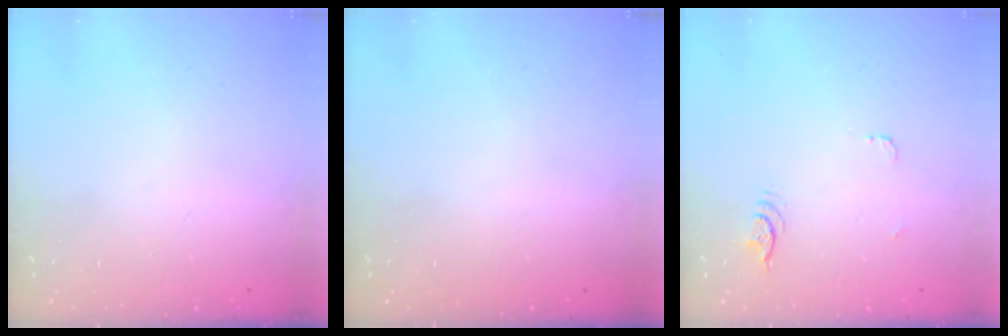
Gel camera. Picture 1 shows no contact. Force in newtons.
{"total": 0.0}
{"total": 3.8, "press": 3.5, "slide": 1.6}